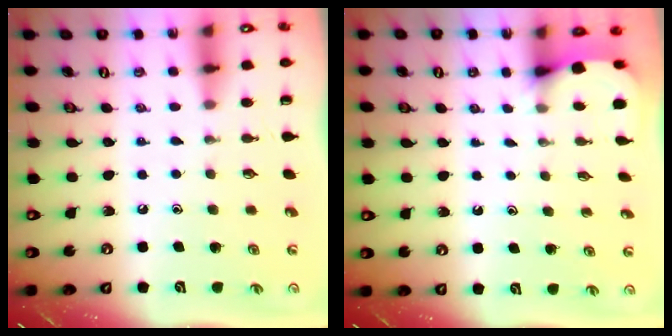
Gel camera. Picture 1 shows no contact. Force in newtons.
{"total": 3.0, "press": 3.0, "slide": 0.4}